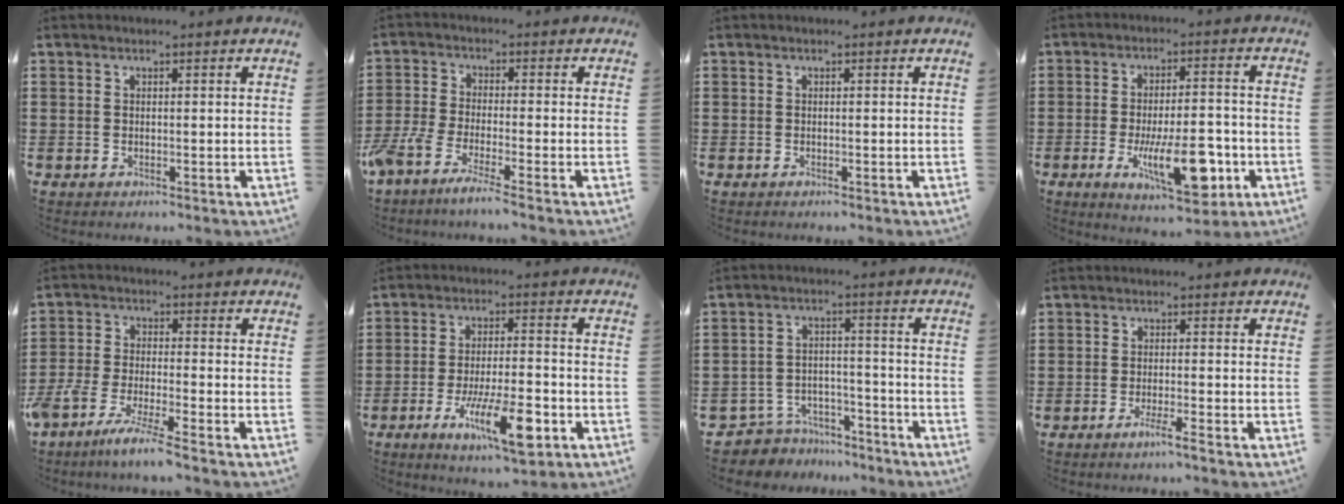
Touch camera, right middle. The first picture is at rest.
{"total": 5.0, "force": [-4.2, -0.2, 2.6], "torque": [-0.077, -0.023, -0.089]}
{"total": 0.0}
{"total": 11.9, "force": [-4.6, 4.4, 10.1], "torque": [-0.163, -0.003, -0.074]}
{"total": 6.2, "force": [-5.6, -0.6, 2.7], "torque": [-0.076, -0.022, -0.115]}
{"total": 11.3, "force": [-5.1, 3.0, 9.6], "torque": [-0.172, 0.003, -0.087]}
{"total": 5.6, "force": [-5.5, 1.2, 0.0], "torque": [-0.010, 0.013, -0.115]}
{"total": 2.6, "force": [-1.8, -0.1, 1.9], "torque": [-0.030, -0.001, -0.033]}